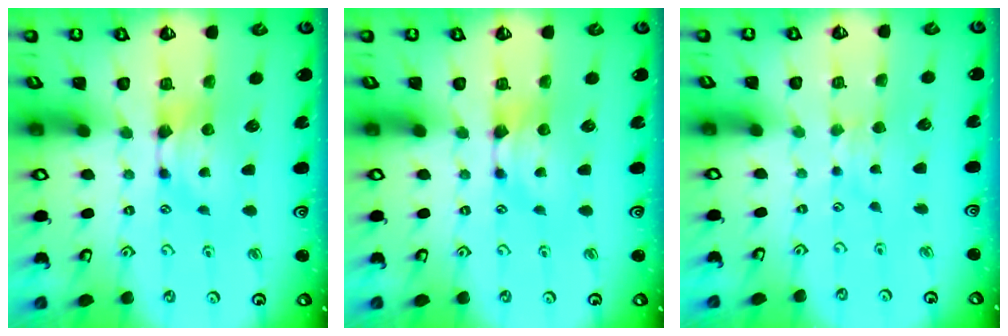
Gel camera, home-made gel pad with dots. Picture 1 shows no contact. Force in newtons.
{"total": 0.0}
{"total": 2.5, "press": 2.4, "slide": 0.5}